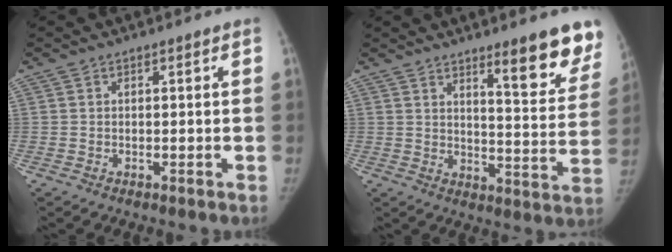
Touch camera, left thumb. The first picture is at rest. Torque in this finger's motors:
{"motor_torque": [1.43, 0.45, 0.87, -1.26, 0.24]}